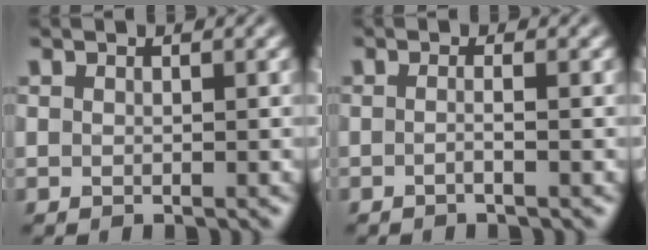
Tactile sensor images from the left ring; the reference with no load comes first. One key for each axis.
{"total": 1.5, "fx": -0.2, "fy": 0.5, "fz": 1.3, "tx": -0.014, "ty": -0.010, "tz": -0.014}